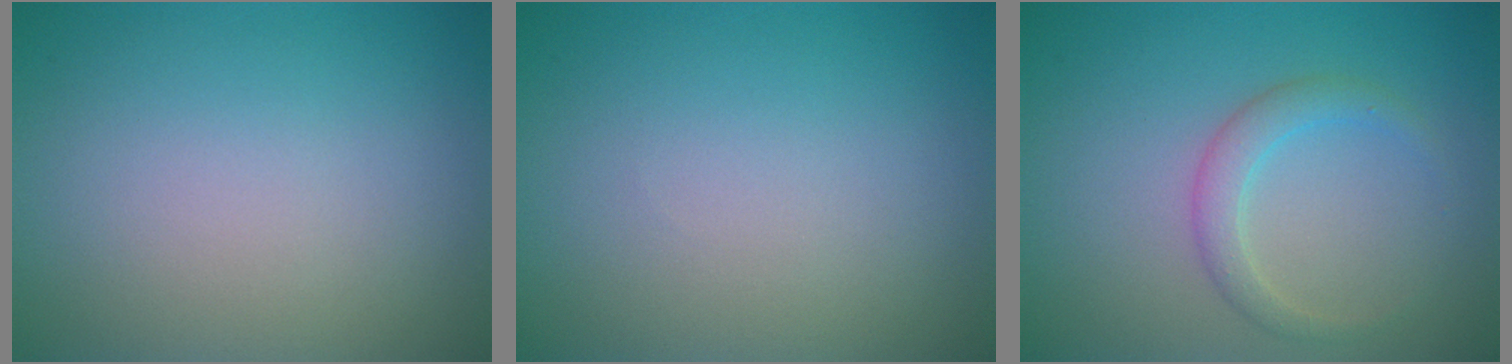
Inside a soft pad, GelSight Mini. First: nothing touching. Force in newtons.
{"total": 0.0}
{"total": 2.0, "press": 2.0, "slide": 0.2}